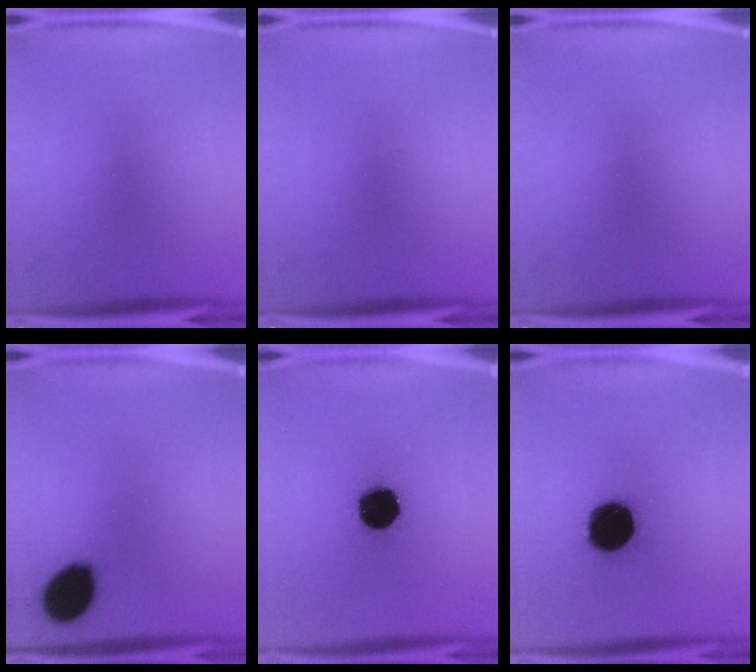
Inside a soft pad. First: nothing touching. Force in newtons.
{"total": 0.0}
{"total": 0.0}
{"total": 12.0}
{"total": 17.5}
{"total": 18.6}